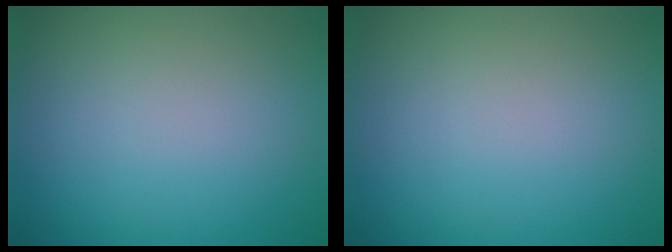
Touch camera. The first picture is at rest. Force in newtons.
{"total": 0.0}